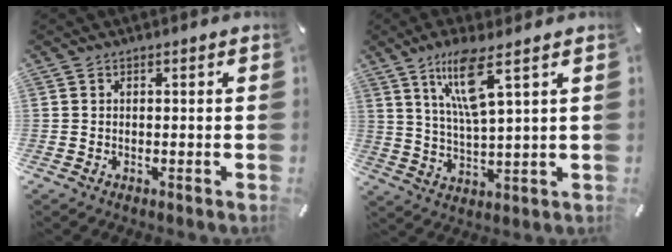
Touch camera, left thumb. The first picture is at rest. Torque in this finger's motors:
{"motor_torque": [1.72, 1.64, 1.27, -1.27, 0.49]}